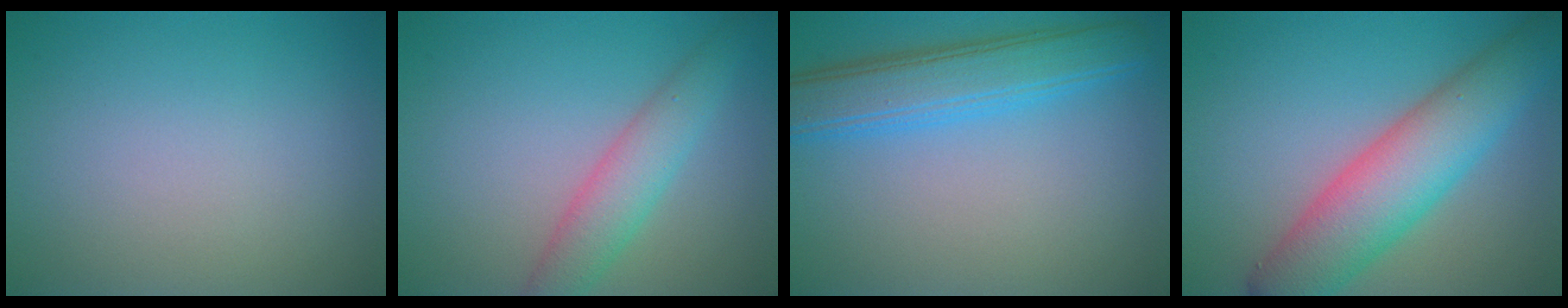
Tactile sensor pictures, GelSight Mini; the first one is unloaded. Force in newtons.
{"total": 3.7, "press": 3.7, "slide": 0.1}
{"total": 5.6, "press": 5.6, "slide": 0.1}
{"total": 8.1, "press": 8.1, "slide": 0.3}